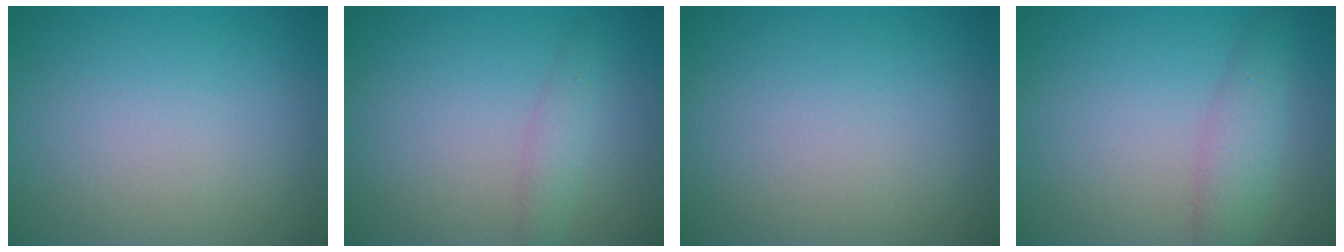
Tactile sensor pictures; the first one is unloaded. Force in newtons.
{"total": 1.6, "press": 1.6, "slide": 0.1}
{"total": 0.0}
{"total": 2.9, "press": 2.9, "slide": 0.1}